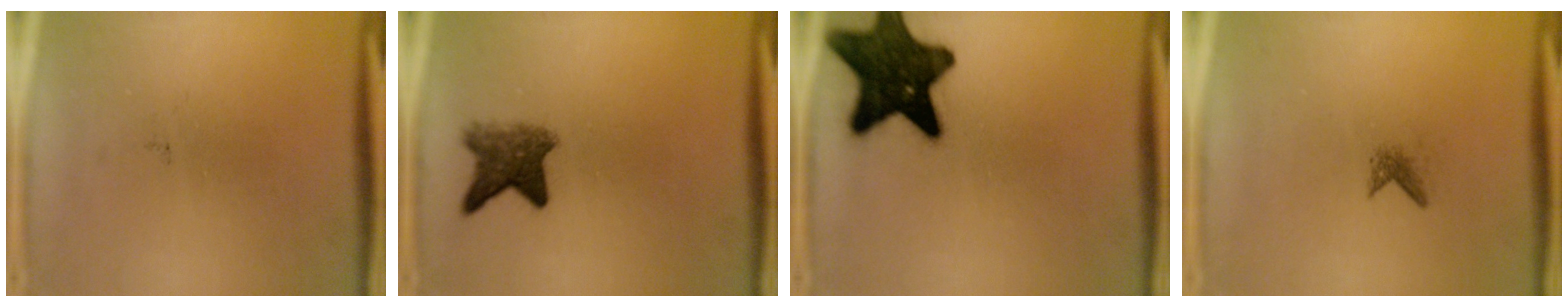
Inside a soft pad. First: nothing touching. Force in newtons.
{"total": 4.9}
{"total": 15.8}
{"total": 1.1}